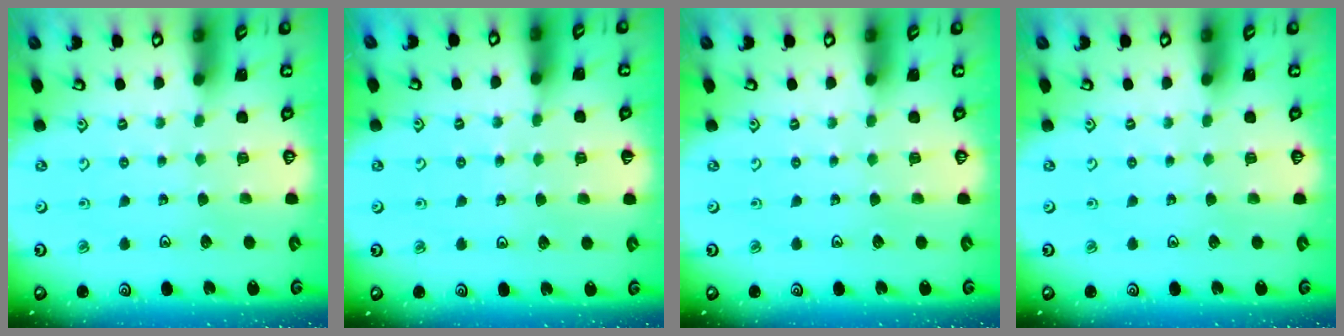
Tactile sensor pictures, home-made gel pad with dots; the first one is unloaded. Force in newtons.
{"total": 3.3, "press": 3.2, "slide": 0.3}
{"total": 0.0}
{"total": 0.0}